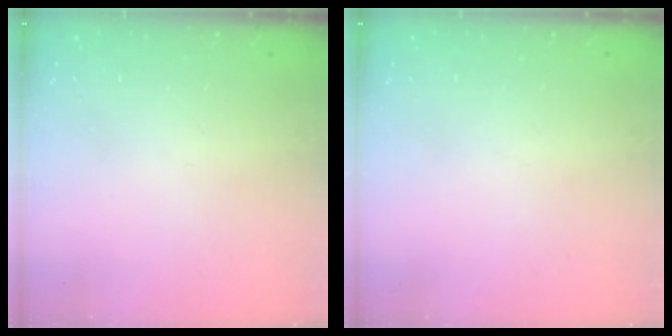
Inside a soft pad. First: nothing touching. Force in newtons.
{"total": 0.0}